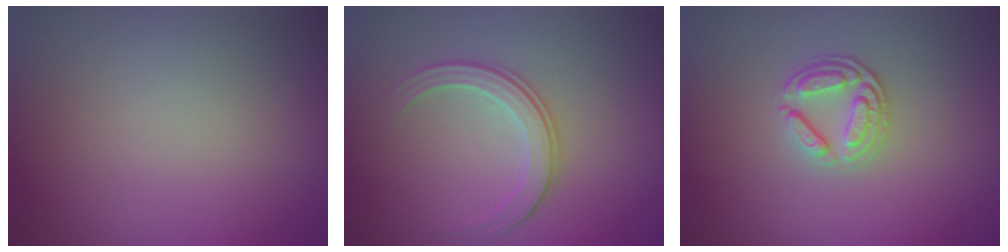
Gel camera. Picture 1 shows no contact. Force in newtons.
{"total": 3.0, "press": 2.6, "slide": 1.5}
{"total": 2.7, "press": 2.4, "slide": 1.2}